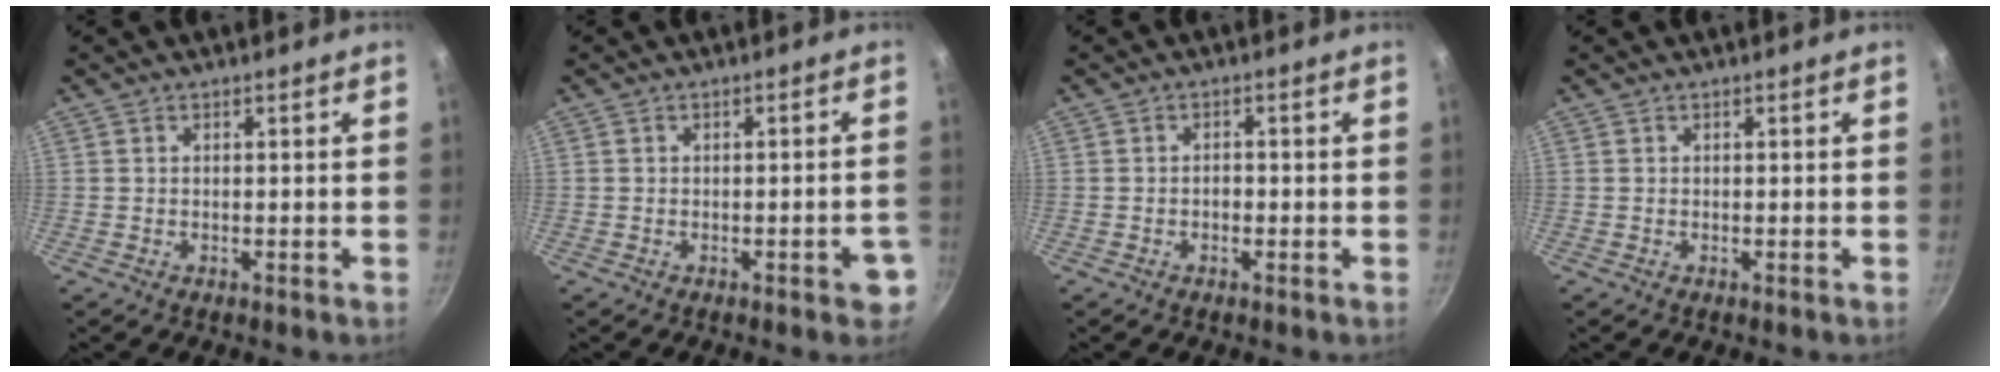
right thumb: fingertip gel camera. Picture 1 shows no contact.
{"total": 4.3, "force": [-1.8, 1.5, 3.6], "torque": [-0.030, 0.014, -0.020]}
{"total": 1.4, "force": [-0.5, 0.9, 0.9], "torque": [-0.013, 0.007, -0.007]}
{"total": 0.0}